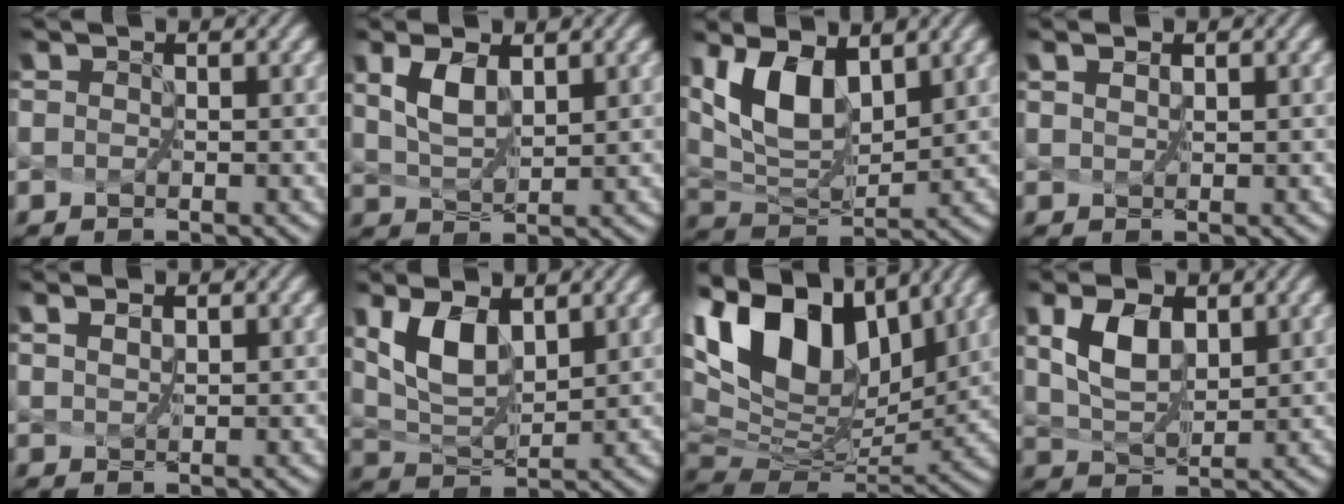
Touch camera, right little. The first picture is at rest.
{"total": 1.8, "force": [1.1, 0.4, 1.4], "torque": [-0.033, -0.005, 0.037]}
{"total": 5.9, "force": [3.2, 2.4, 4.3], "torque": [-0.088, -0.008, 0.071]}
{"total": 0.6, "force": [0.4, 0.1, 0.3], "torque": [-0.013, -0.002, 0.019]}
{"total": 0.8, "force": [0.7, 0.1, 0.4], "torque": [-0.013, -0.002, 0.026]}
{"total": 3.5, "force": [1.9, 1.3, 2.6], "torque": [-0.056, -0.013, 0.046]}
{"total": 15.0, "force": [6.7, 8.6, 10.3], "torque": [-0.217, 0.033, 0.131]}
{"total": 2.9, "force": [1.2, 1.3, 2.3], "torque": [-0.049, -0.008, 0.036]}